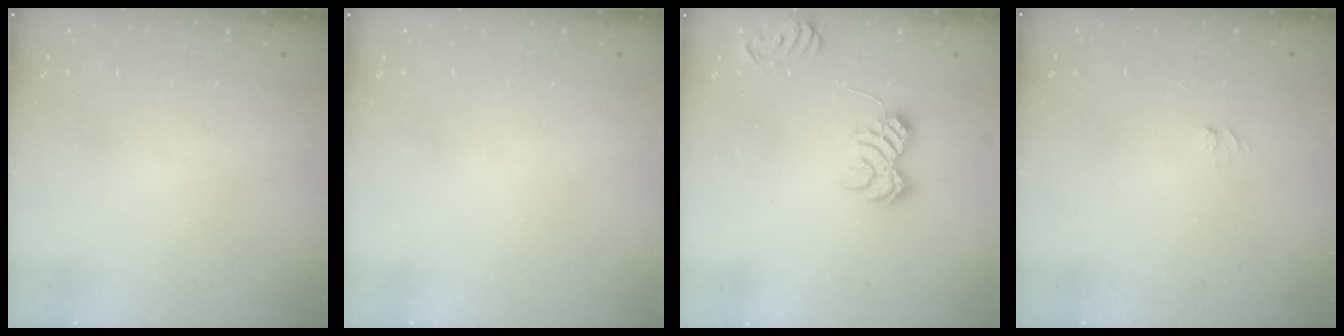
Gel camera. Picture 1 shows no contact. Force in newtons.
{"total": 0.0}
{"total": 5.8, "press": 5.7, "slide": 1.4}
{"total": 3.7, "press": 3.7, "slide": 0.3}